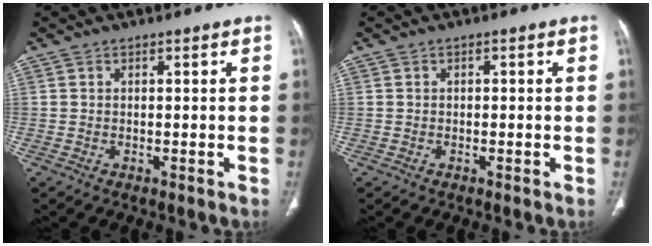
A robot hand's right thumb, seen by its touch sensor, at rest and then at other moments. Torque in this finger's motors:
{"motor_torque": [-0.16, -0.16, -0.20, 0.17, -0.07]}